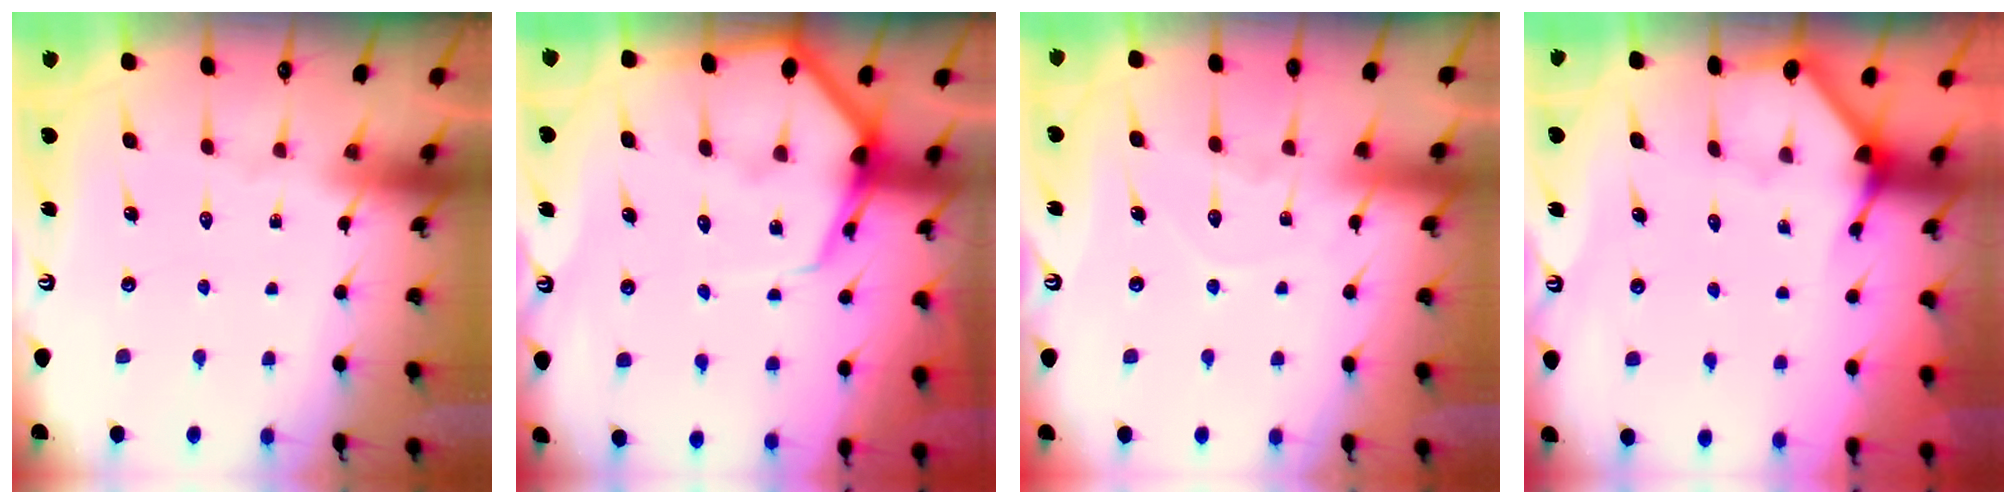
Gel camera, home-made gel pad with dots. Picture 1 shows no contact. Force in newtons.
{"total": 7.9, "press": 7.8, "slide": 0.5}
{"total": 7.1, "press": 7.1, "slide": 0.7}
{"total": 2.5, "press": 2.5, "slide": 0.2}